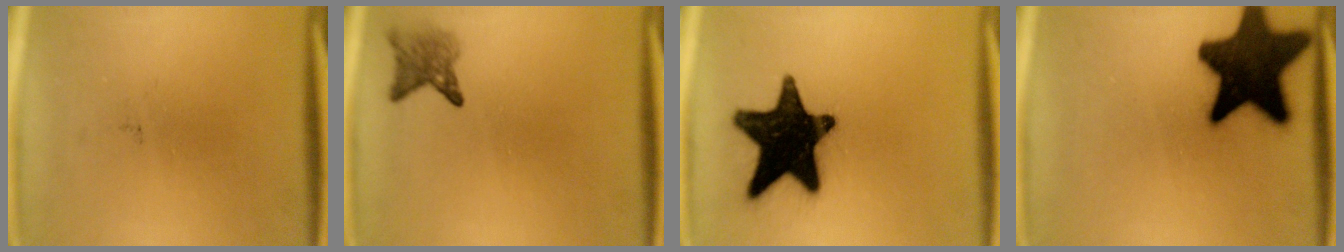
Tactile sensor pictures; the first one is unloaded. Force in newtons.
{"total": 2.7}
{"total": 19.6}
{"total": 18.6}